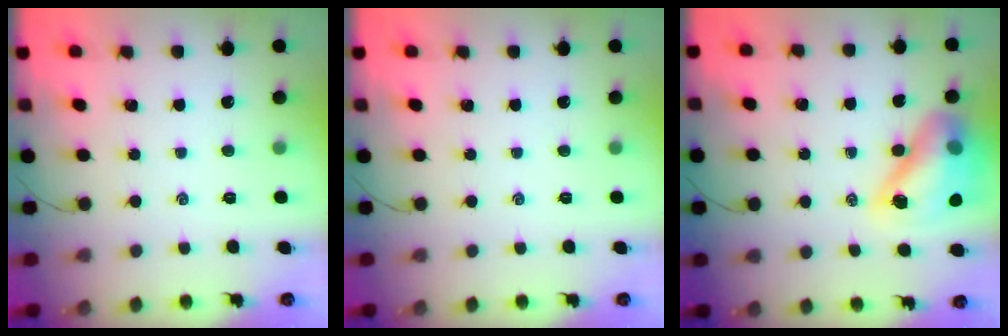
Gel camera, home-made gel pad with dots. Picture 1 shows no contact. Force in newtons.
{"total": 0.0}
{"total": 15.8, "press": 15.2, "slide": 4.3}